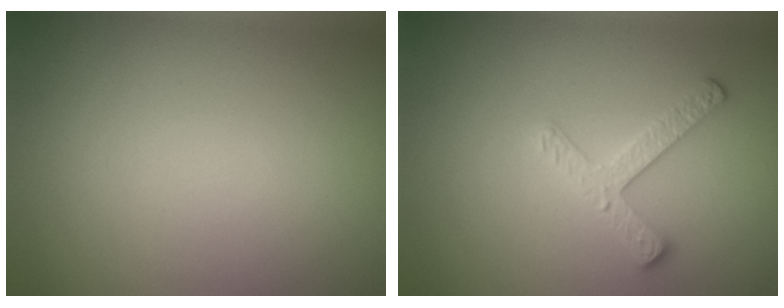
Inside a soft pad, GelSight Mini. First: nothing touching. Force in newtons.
{"total": 2.5, "press": 2.4, "slide": 0.8}